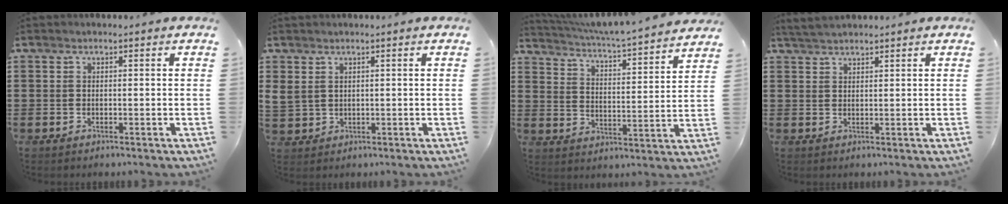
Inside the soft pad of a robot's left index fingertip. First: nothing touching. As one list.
[{"total": 1.7, "force": [1.0, 1.2, 0.7], "torque": [-0.020, 0.004, 0.019]}, {"total": 4.6, "force": [4.3, -0.8, 1.4], "torque": [-0.047, -0.042, 0.065]}, {"total": 2.4, "force": [2.3, 0.3, 0.6], "torque": [-0.018, 0.002, 0.045]}]